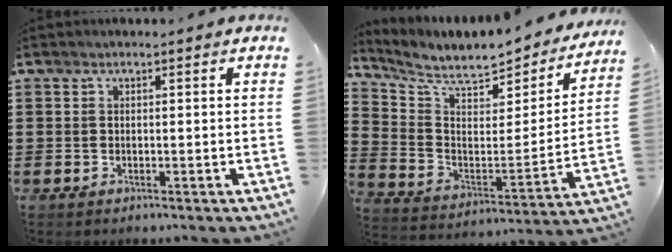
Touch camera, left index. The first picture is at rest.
{"total": 6.7, "force": [6.1, 1.3, 2.4], "torque": [-0.071, -0.057, 0.098]}